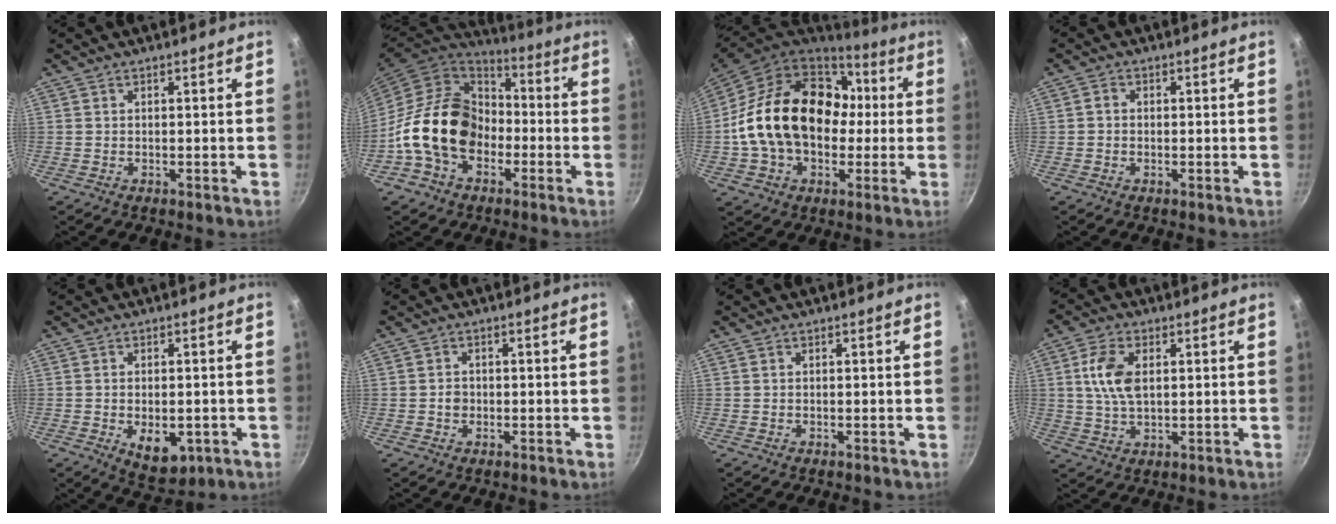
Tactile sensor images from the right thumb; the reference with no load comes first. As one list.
[{"total": 18.7, "force": [-4.2, 14.0, 11.6], "torque": [-0.174, 0.052, -0.087]}, {"total": 24.5, "force": [1.0, 17.7, 16.9], "torque": [-0.272, 0.049, 0.023]}, {"total": 1.5, "force": [-0.2, 1.3, 0.7], "torque": [-0.011, 0.007, -0.006]}, {"total": 7.9, "force": [-2.3, 4.7, 5.9], "torque": [-0.063, -0.002, -0.019]}, {"total": 1.7, "force": [-0.4, 1.4, 0.7], "torque": [-0.007, 0.008, -0.006]}, {"total": 0.0}, {"total": 8.1, "force": [1.7, 4.6, 6.5], "torque": [-0.121, 0.002, 0.031]}]